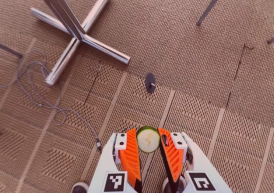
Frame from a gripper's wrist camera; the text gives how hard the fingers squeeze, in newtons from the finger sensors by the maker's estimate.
{"total": 6.5, "left": 6.0, "right": 7.1}